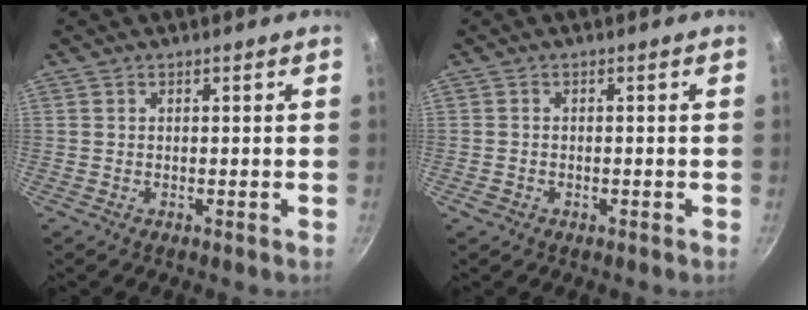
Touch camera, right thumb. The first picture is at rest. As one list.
[{"total": 1.5, "force": [-0.7, 1.1, 0.7], "torque": [-0.016, 0.004, -0.010]}]